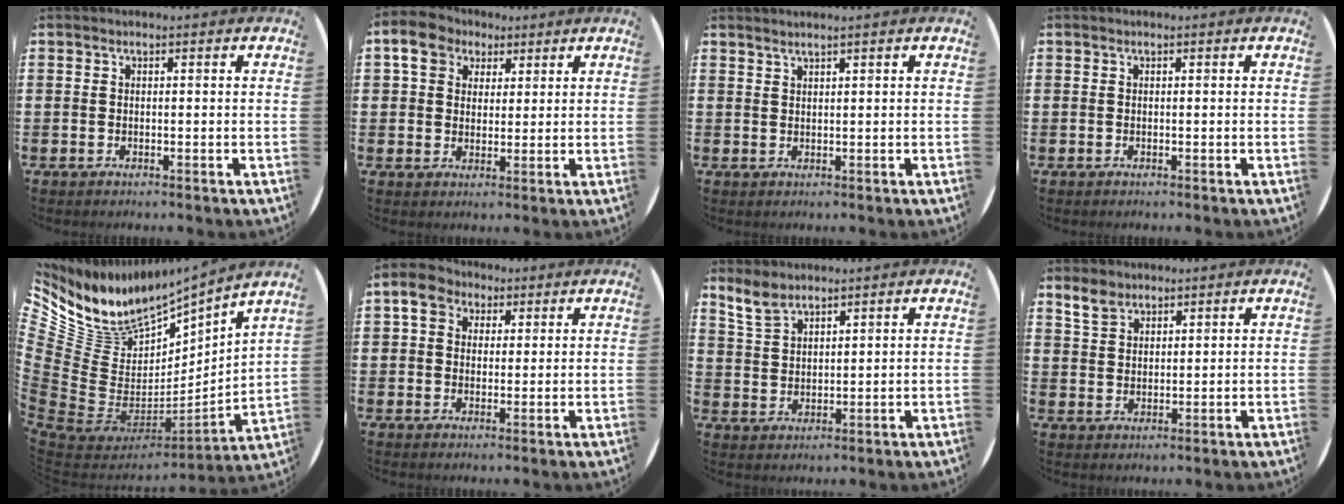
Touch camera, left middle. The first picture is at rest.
{"total": 5.2, "force": [3.1, 4.1, 1.1], "torque": [-0.026, 0.011, 0.055]}
{"total": 1.0, "force": [0.9, -0.5, -0.1], "torque": [0.003, -0.002, 0.018]}
{"total": 0.0}
{"total": 7.7, "force": [6.1, 4.6, 1.1], "torque": [-0.074, -0.068, 0.115]}
{"total": 4.4, "force": [2.6, 3.4, 1.1], "torque": [-0.029, 0.015, 0.047]}
{"total": 3.8, "force": [3.3, 1.4, 1.3], "torque": [-0.035, -0.003, 0.063]}
{"total": 3.3, "force": [2.6, 1.8, 1.0], "torque": [-0.017, 0.000, 0.050]}